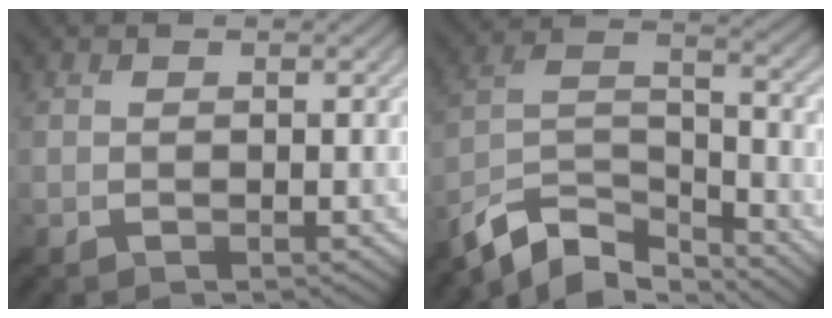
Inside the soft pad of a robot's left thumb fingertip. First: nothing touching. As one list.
[{"total": 10.3, "force": [-8.6, 3.2, 4.8], "torque": [-0.100, 0.001, -0.174]}]